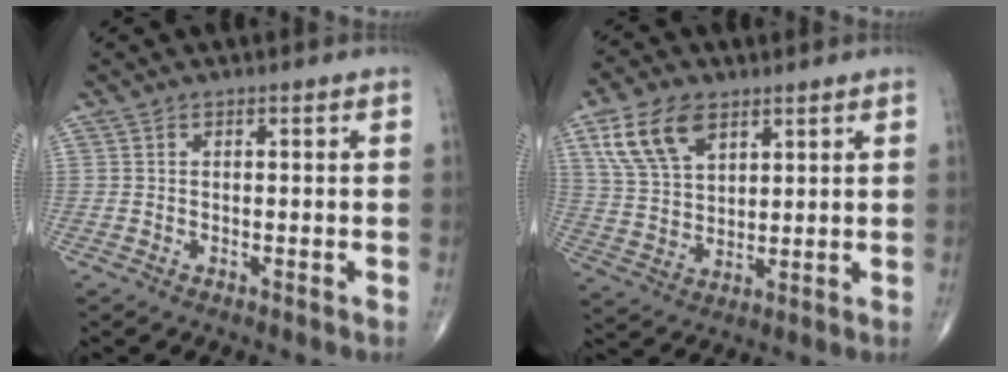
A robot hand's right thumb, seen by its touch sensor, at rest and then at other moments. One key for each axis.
{"total": 11.5, "fx": 5.9, "fy": 6.7, "fz": 7.3, "tx": -0.127, "ty": -0.016, "tz": 0.119}